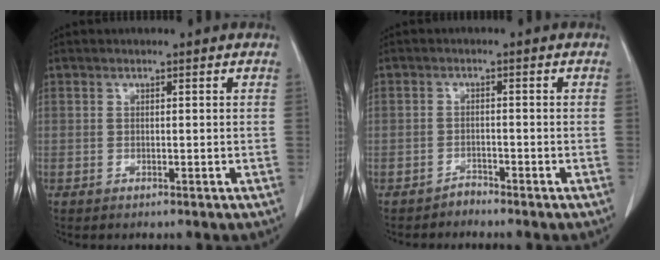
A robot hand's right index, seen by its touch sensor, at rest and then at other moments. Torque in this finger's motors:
{"motor_torque": [-0.50, 0.01, -0.35, -0.11]}